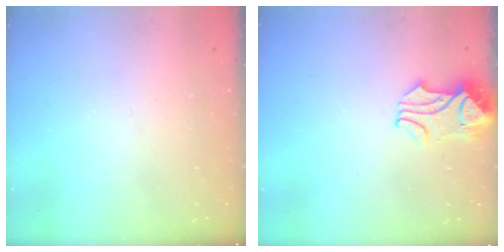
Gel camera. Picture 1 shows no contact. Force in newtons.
{"total": 2.4, "press": 2.3, "slide": 0.6}